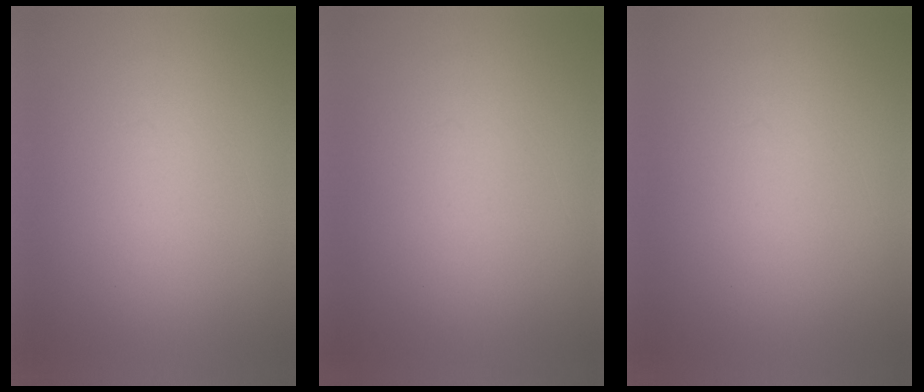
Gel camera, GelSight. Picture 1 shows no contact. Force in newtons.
{"total": 0.0}
{"total": 0.0}